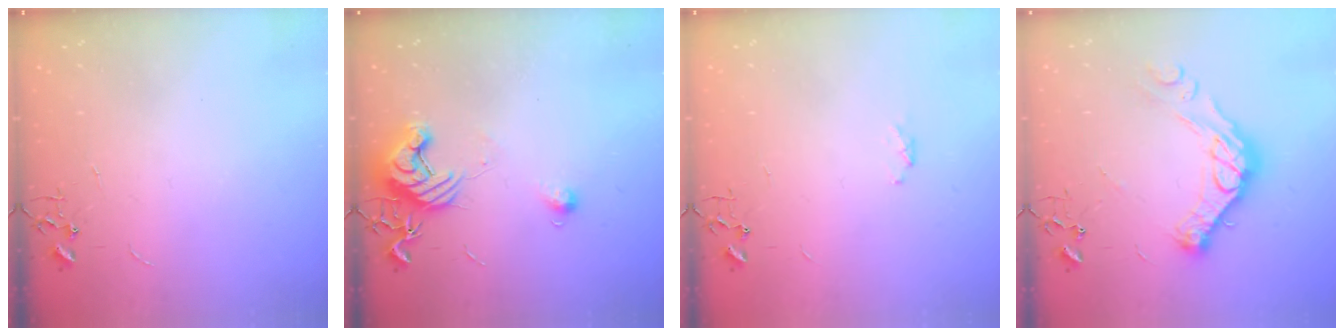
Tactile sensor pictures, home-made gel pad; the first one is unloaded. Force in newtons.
{"total": 11.3, "press": 11.3, "slide": 0.9}
{"total": 3.6, "press": 3.5, "slide": 1.1}
{"total": 16.2, "press": 16.1, "slide": 1.0}